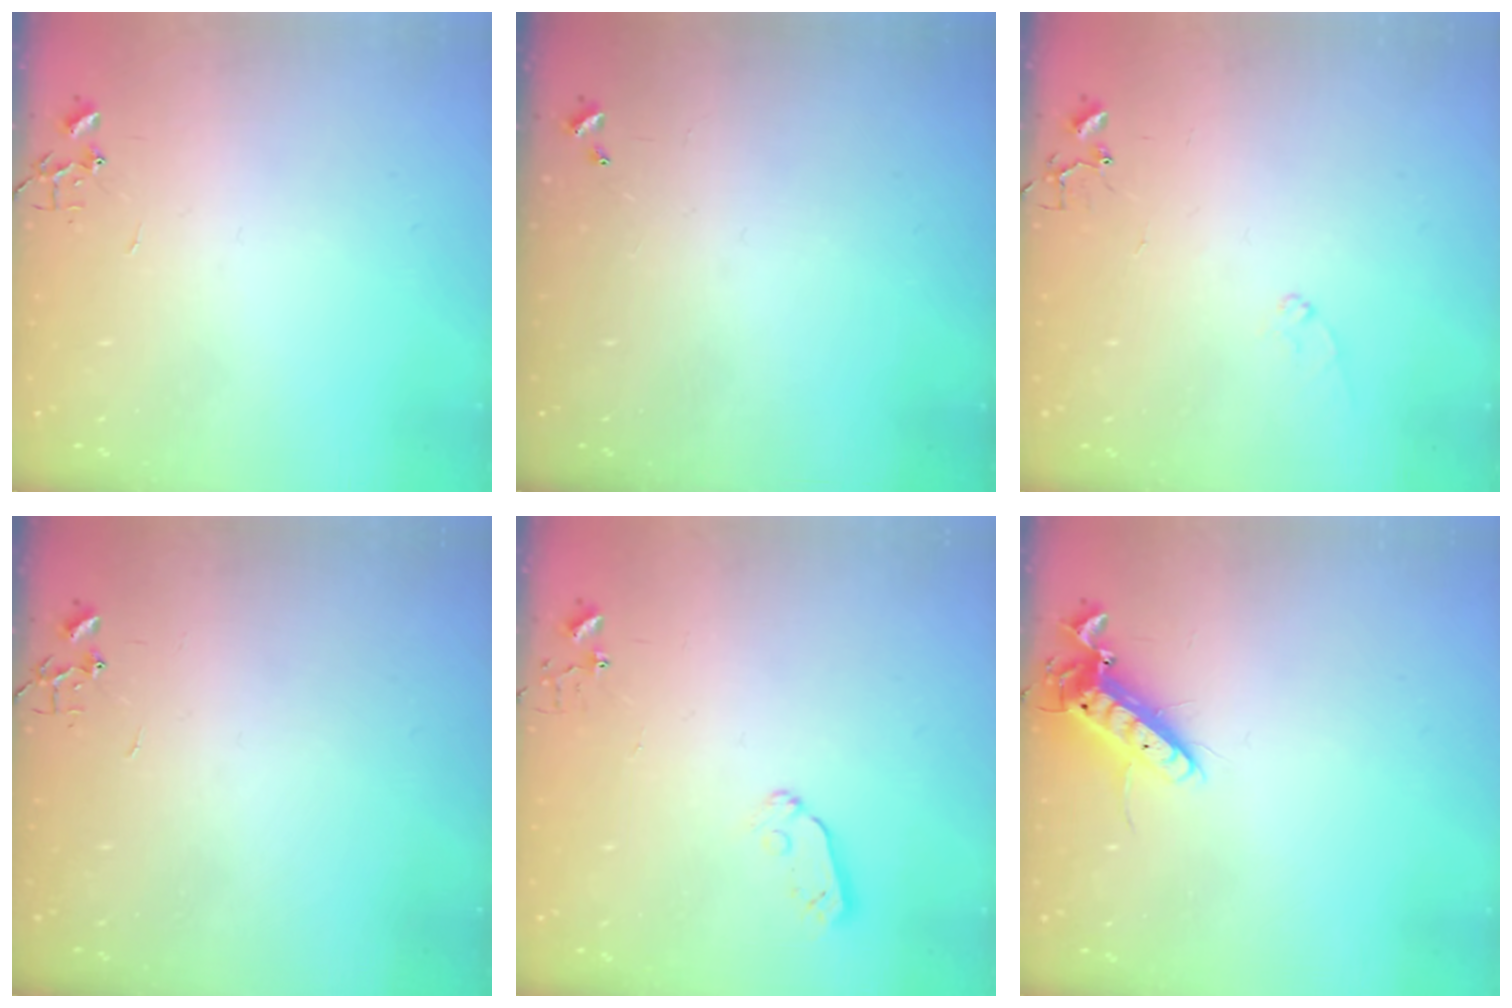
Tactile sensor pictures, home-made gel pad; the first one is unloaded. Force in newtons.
{"total": 0.0}
{"total": 7.5, "press": 7.5, "slide": 0.7}
{"total": 0.0}
{"total": 4.7, "press": 4.6, "slide": 0.9}
{"total": 12.2, "press": 12.0, "slide": 2.3}